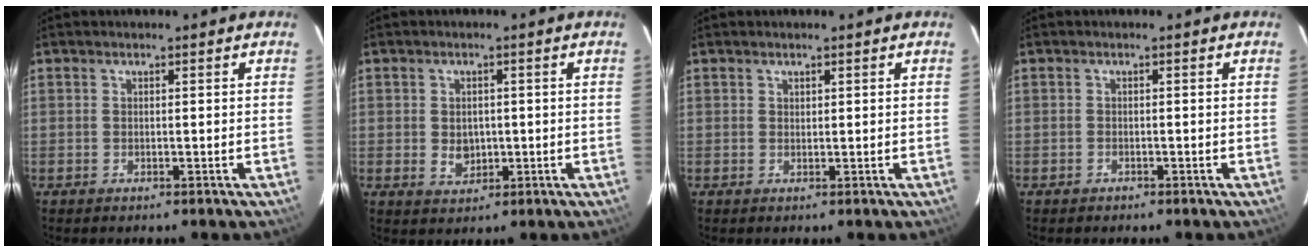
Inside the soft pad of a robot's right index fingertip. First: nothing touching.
{"total": 4.0, "force": [-0.4, 3.3, 2.3], "torque": [-0.040, -0.001, 0.000]}
{"total": 0.6, "force": [0.5, 0.4, 0.1], "torque": [-0.002, 0.002, 0.010]}
{"total": 0.9, "force": [-0.7, 0.6, 0.0], "torque": [-0.002, 0.003, -0.008]}